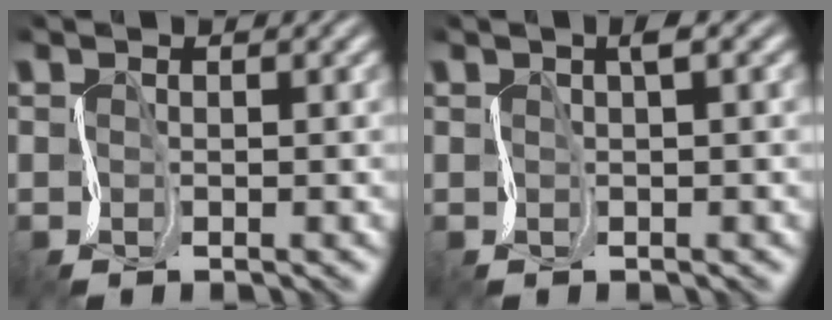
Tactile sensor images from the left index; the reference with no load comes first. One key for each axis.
{"total": 1.0, "fx": 0.7, "fy": -0.5, "fz": 0.6, "tx": -0.019, "ty": 0.006, "tz": 0.010}